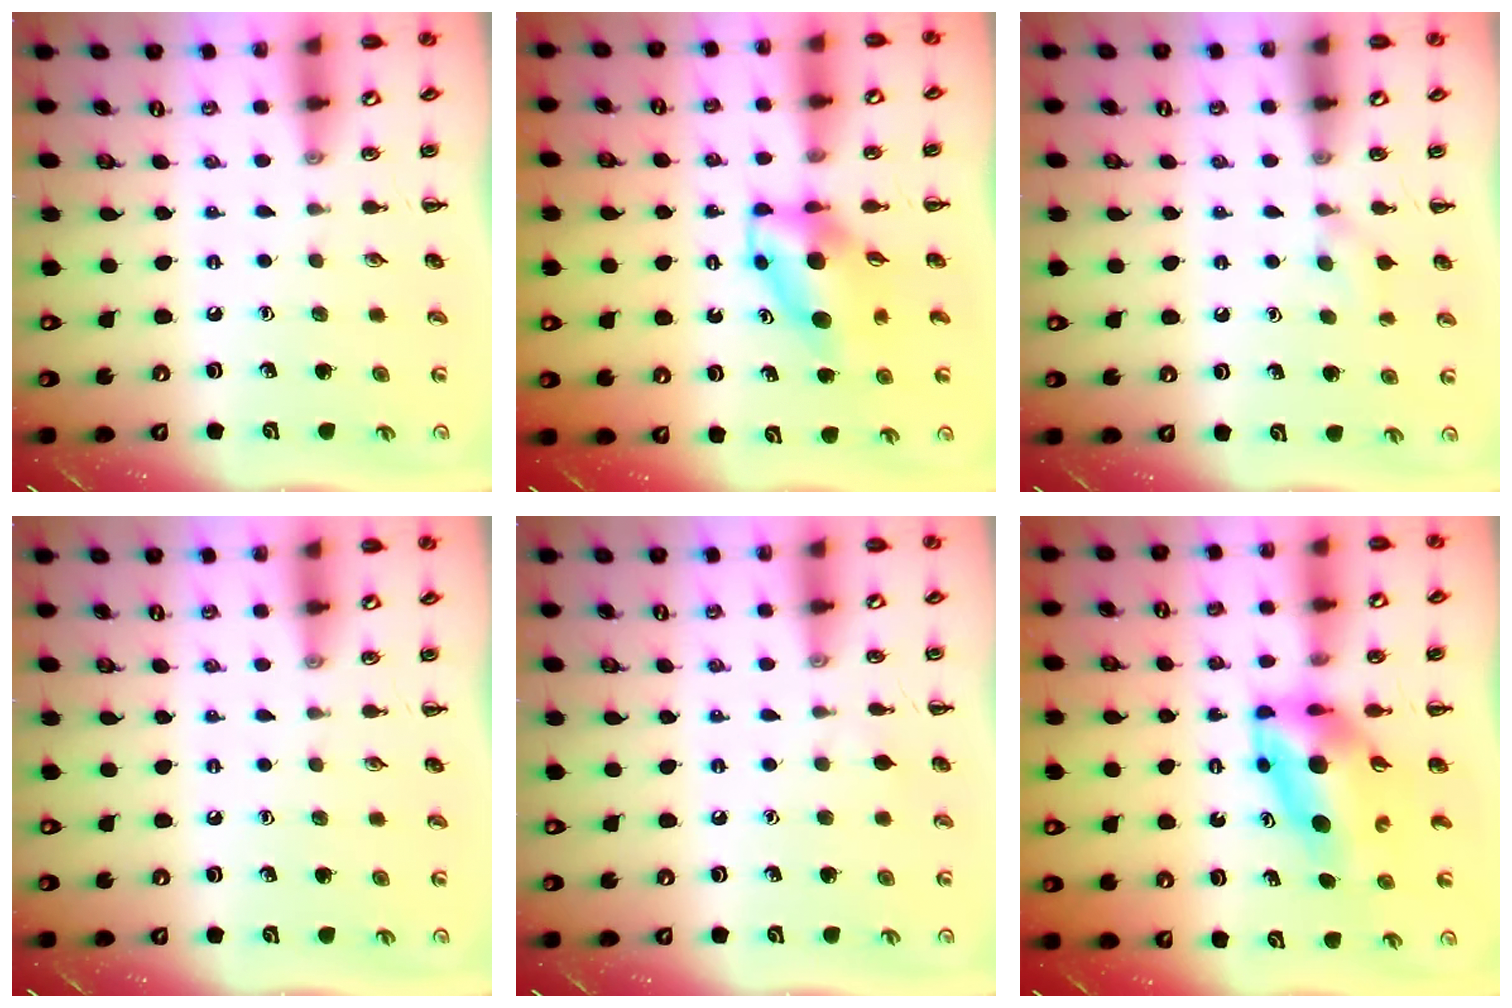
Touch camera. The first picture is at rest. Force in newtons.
{"total": 5.8, "press": 5.6, "slide": 1.6}
{"total": 5.4, "press": 5.1, "slide": 1.7}
{"total": 0.0}
{"total": 2.8, "press": 2.6, "slide": 1.1}
{"total": 7.9, "press": 7.6, "slide": 2.3}